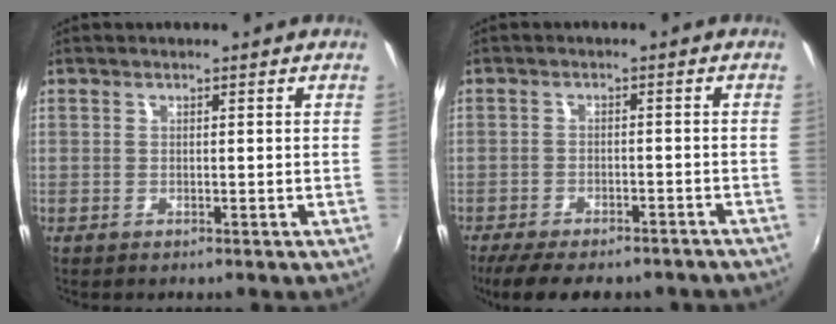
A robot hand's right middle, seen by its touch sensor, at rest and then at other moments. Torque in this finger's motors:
{"motor_torque": [1.06, -1.08, 0.52, 0.07]}